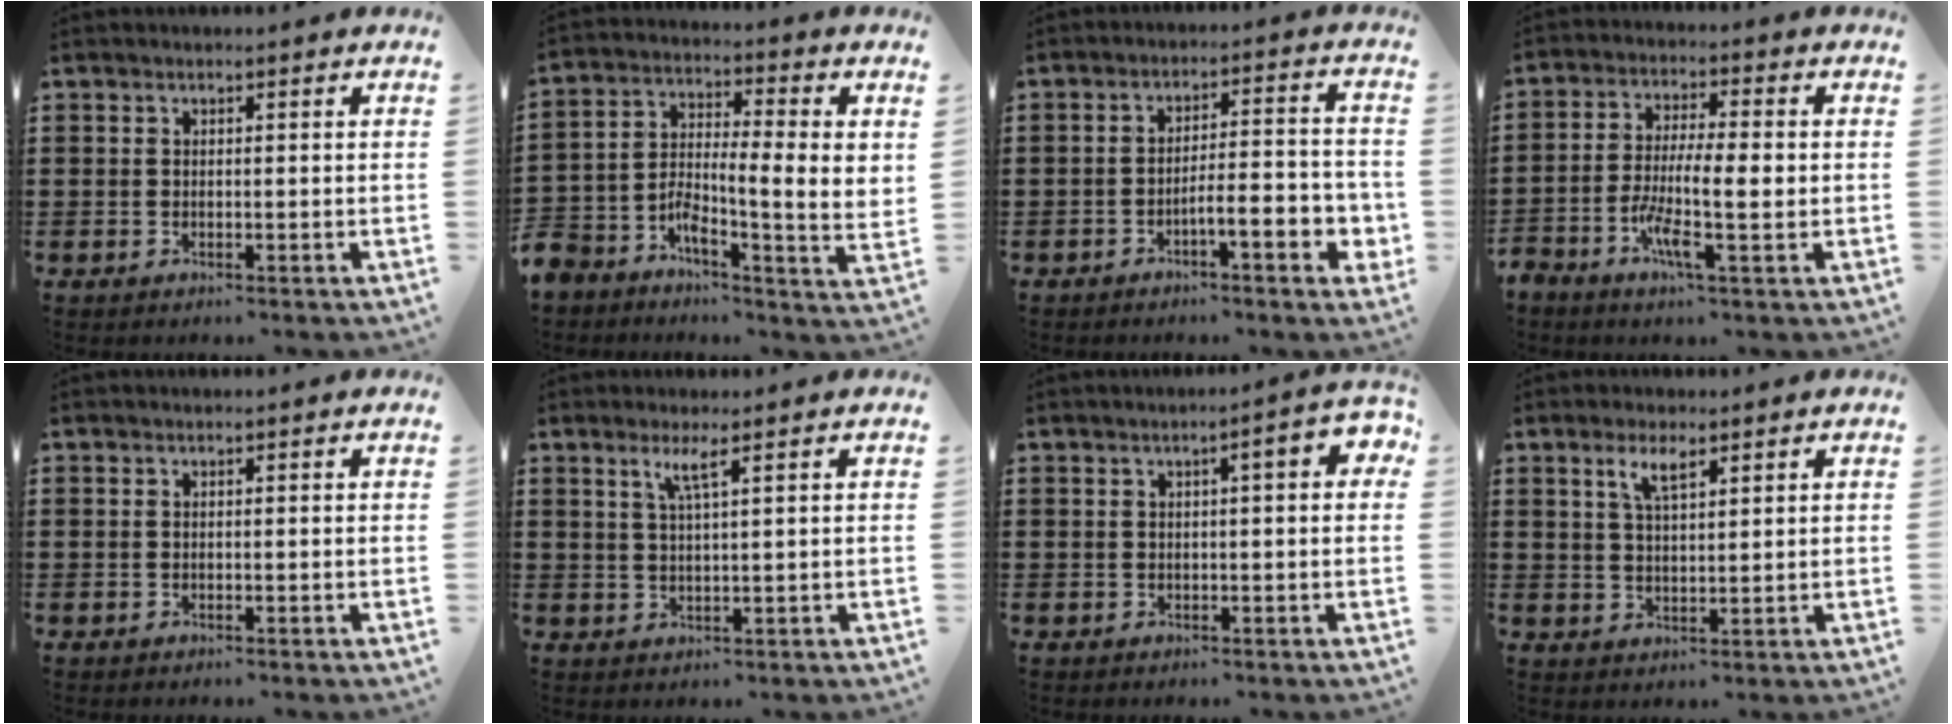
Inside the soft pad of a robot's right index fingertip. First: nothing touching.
{"total": 5.7, "force": [-1.7, 1.5, 5.2], "torque": [-0.115, -0.028, -0.036]}
{"total": 6.5, "force": [-3.1, 1.3, 5.6], "torque": [-0.083, -0.003, -0.054]}
{"total": 7.1, "force": [-2.0, 1.6, 6.6], "torque": [-0.134, -0.007, -0.041]}
{"total": 0.0}
{"total": 3.1, "force": [1.6, -0.1, 2.7], "torque": [-0.058, -0.003, 0.025]}
{"total": 3.6, "force": [0.6, 0.6, 3.5], "torque": [-0.056, 0.002, 0.006]}
{"total": 3.7, "force": [2.1, 1.1, 2.8], "torque": [-0.061, 0.006, 0.036]}